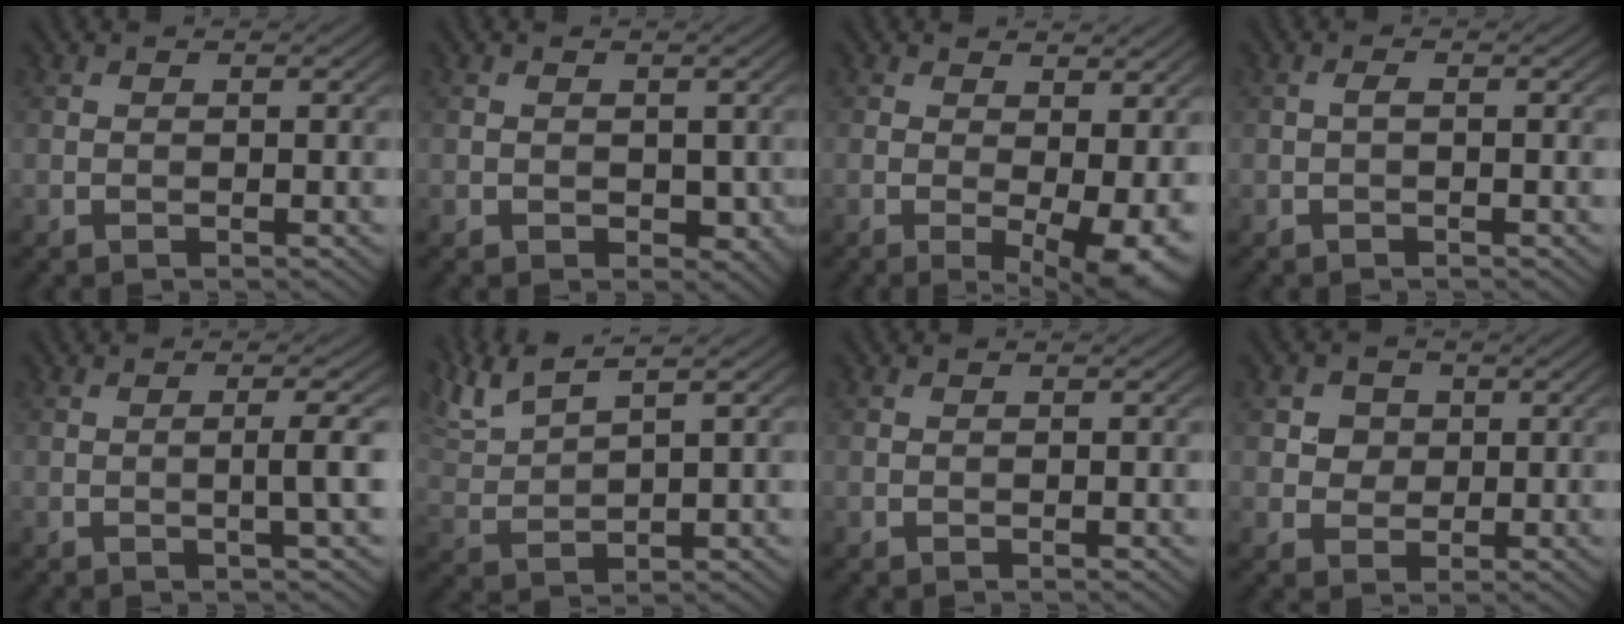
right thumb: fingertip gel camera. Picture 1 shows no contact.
{"total": 2.1, "force": [-0.1, 1.8, 1.1], "torque": [-0.023, -0.012, 0.002]}
{"total": 7.3, "force": [0.0, 2.4, 6.9], "torque": [-0.097, -0.007, 0.005]}
{"total": 0.8, "force": [-0.2, 0.1, 0.7], "torque": [-0.015, 0.002, -0.006]}
{"total": 2.7, "force": [0.0, 0.1, 2.7], "torque": [-0.047, 0.005, -0.006]}
{"total": 7.1, "force": [5.4, 1.4, 4.4], "torque": [-0.104, 0.023, 0.111]}
{"total": 0.0}
{"total": 3.5, "force": [1.0, 3.1, 1.2], "torque": [-0.041, -0.009, 0.023]}